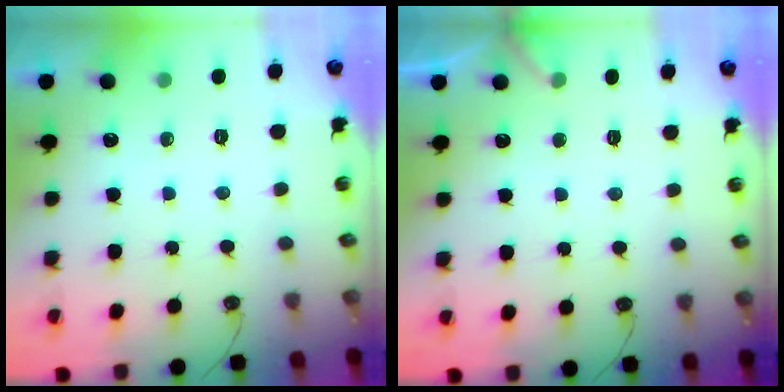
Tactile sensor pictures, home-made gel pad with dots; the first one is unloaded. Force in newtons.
{"total": 4.5, "press": 4.5, "slide": 0.3}